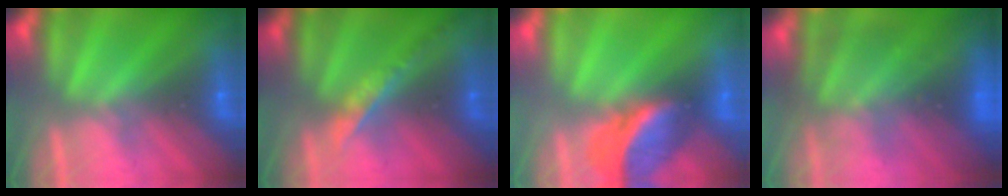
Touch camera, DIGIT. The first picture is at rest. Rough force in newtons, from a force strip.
{"total": 2.4}
{"total": 2.6}
{"total": 8.2}